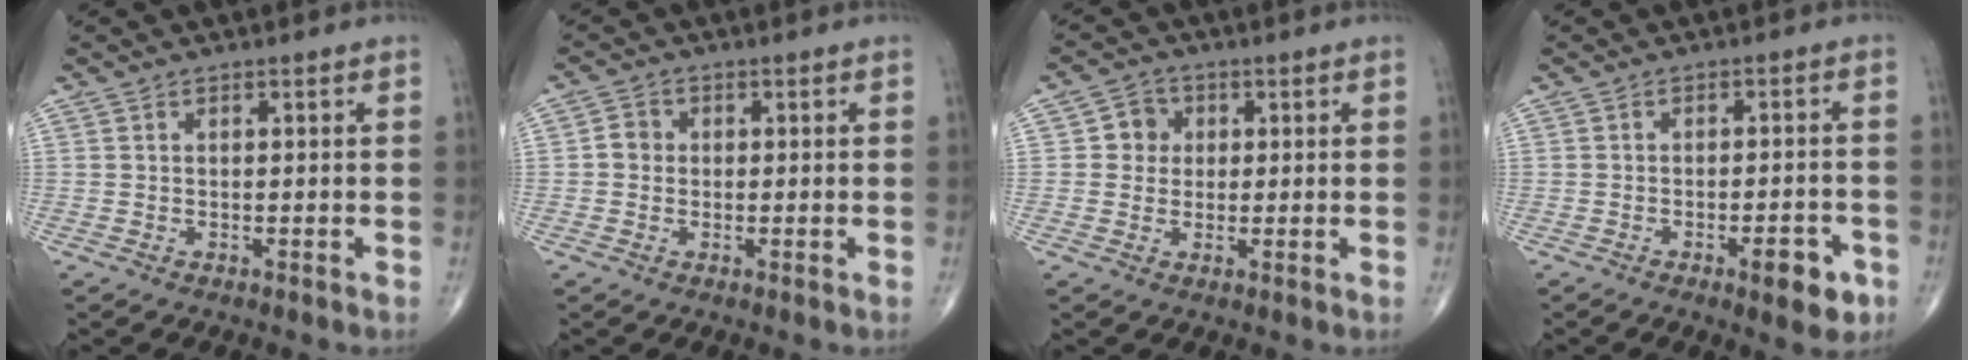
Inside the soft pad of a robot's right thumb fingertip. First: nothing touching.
{"total": 2.5, "force": [-0.1, 2.3, 1.0], "torque": [-0.005, 0.006, -0.008]}
{"total": 4.2, "force": [0.7, 4.0, 1.2], "torque": [0.009, 0.006, 0.004]}
{"total": 6.7, "force": [-3.3, 2.2, 5.4], "torque": [-0.060, 0.013, -0.040]}